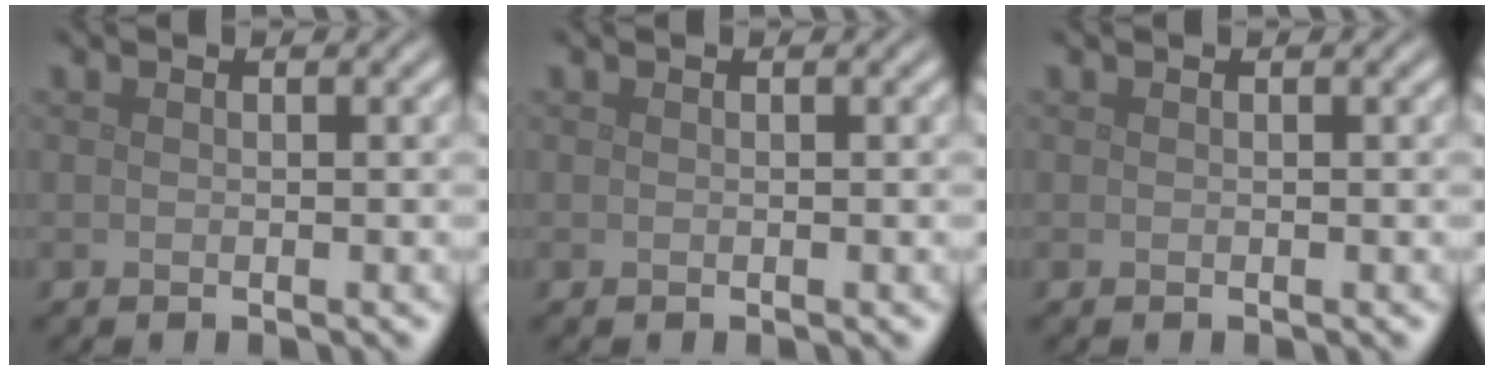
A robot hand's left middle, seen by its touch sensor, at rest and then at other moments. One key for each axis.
{"total": 0.0}
{"total": 0.0}